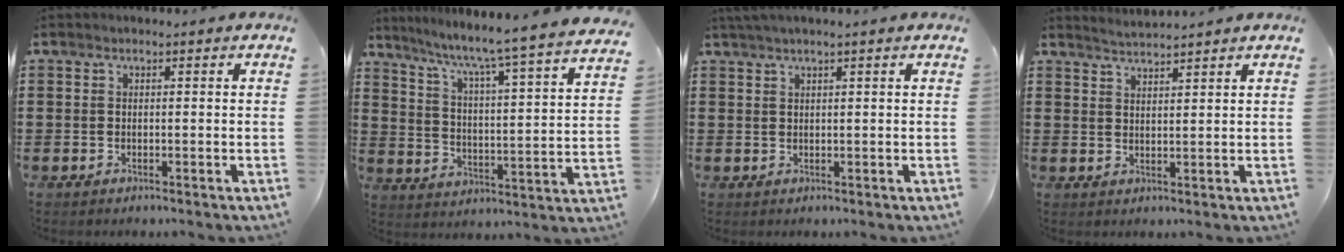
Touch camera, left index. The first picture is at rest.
{"total": 5.6, "force": [4.7, -1.3, 2.8], "torque": [-0.076, -0.056, 0.066]}
{"total": 1.7, "force": [1.2, -0.2, 1.1], "torque": [-0.022, -0.001, 0.022]}
{"total": 2.3, "force": [2.3, -0.5, -0.1], "torque": [-0.003, -0.007, 0.044]}